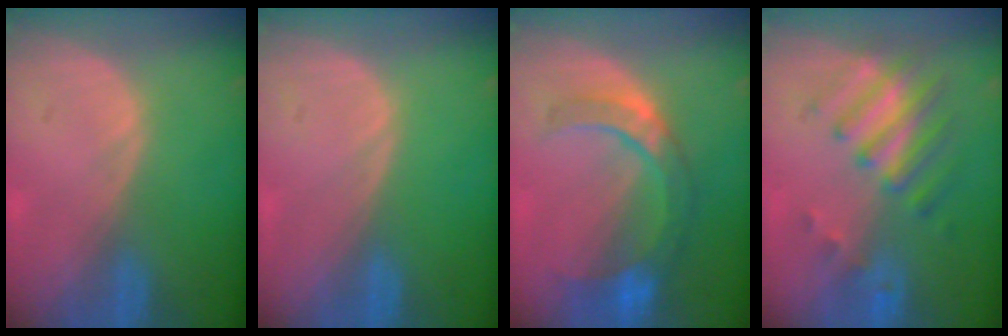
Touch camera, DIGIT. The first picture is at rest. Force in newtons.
{"total": 0.0}
{"total": 8.6, "press": 7.7, "slide": 3.7}
{"total": 7.9, "press": 6.9, "slide": 3.9}